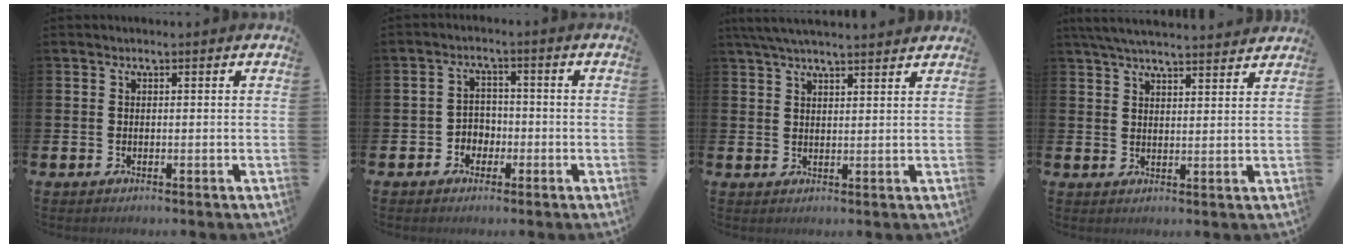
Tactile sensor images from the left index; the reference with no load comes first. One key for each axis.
{"total": 2.9, "fx": -1.6, "fy": 2.3, "fz": 0.6, "tx": -0.018, "ty": 0.004, "tz": -0.039}
{"total": 4.4, "fx": 4.1, "fy": 0.3, "fz": 1.6, "tx": -0.037, "ty": -0.012, "tz": 0.075}
{"total": 4.9, "fx": 4.7, "fy": 0.3, "fz": 1.3, "tx": -0.033, "ty": -0.021, "tz": 0.084}